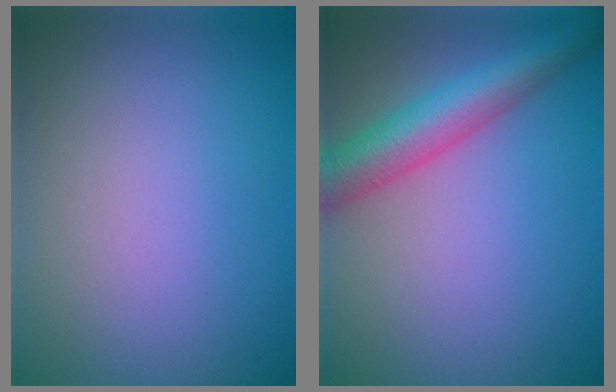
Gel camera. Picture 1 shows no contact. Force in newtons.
{"total": 5.7, "press": 5.7, "slide": 0.2}